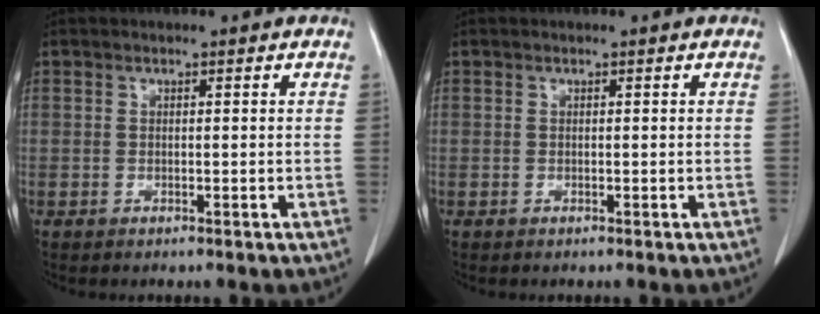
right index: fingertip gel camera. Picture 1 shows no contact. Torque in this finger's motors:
{"motor_torque": [0.03, -0.03, 0.00, 0.00]}